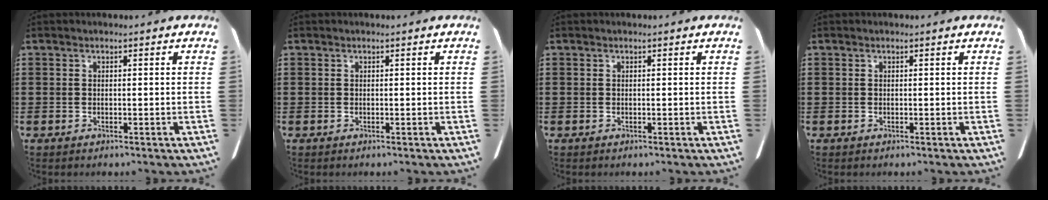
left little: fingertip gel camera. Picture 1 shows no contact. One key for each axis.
{"total": 0.0}
{"total": 0.0}
{"total": 0.0}